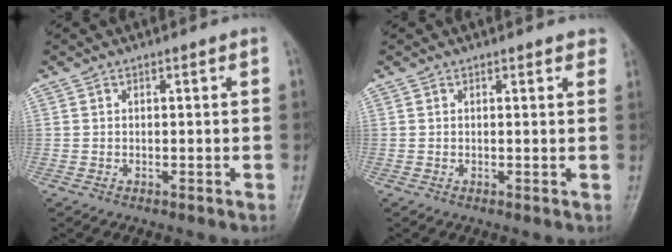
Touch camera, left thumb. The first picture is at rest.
{"total": 2.0, "force": [1.5, 0.8, 0.9], "torque": [0.008, 0.000, 0.010]}